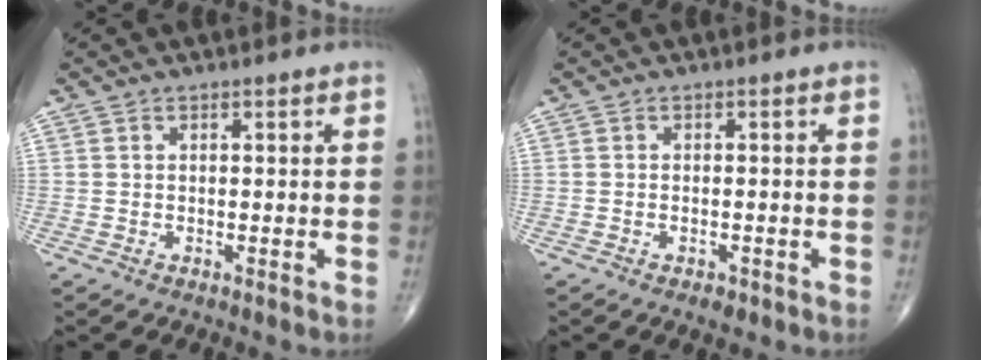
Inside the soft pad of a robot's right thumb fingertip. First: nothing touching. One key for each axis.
{"total": 1.9, "fx": -1.1, "fy": 0.9, "fz": 1.3, "tx": -0.023, "ty": 0.006, "tz": -0.012}